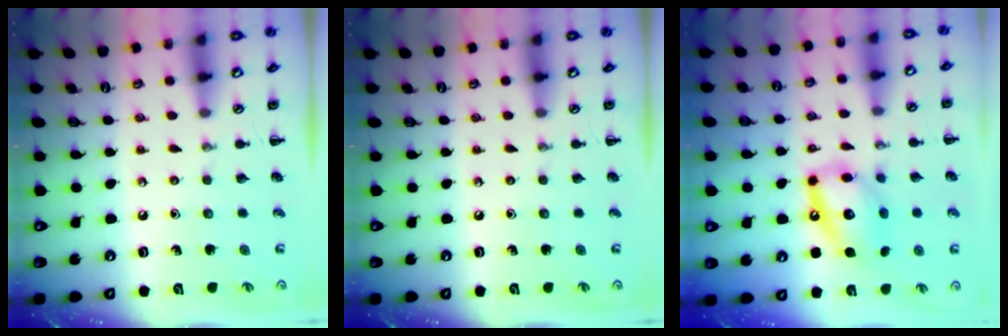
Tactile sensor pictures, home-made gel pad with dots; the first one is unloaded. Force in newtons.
{"total": 0.0}
{"total": 13.8, "press": 13.6, "slide": 2.4}